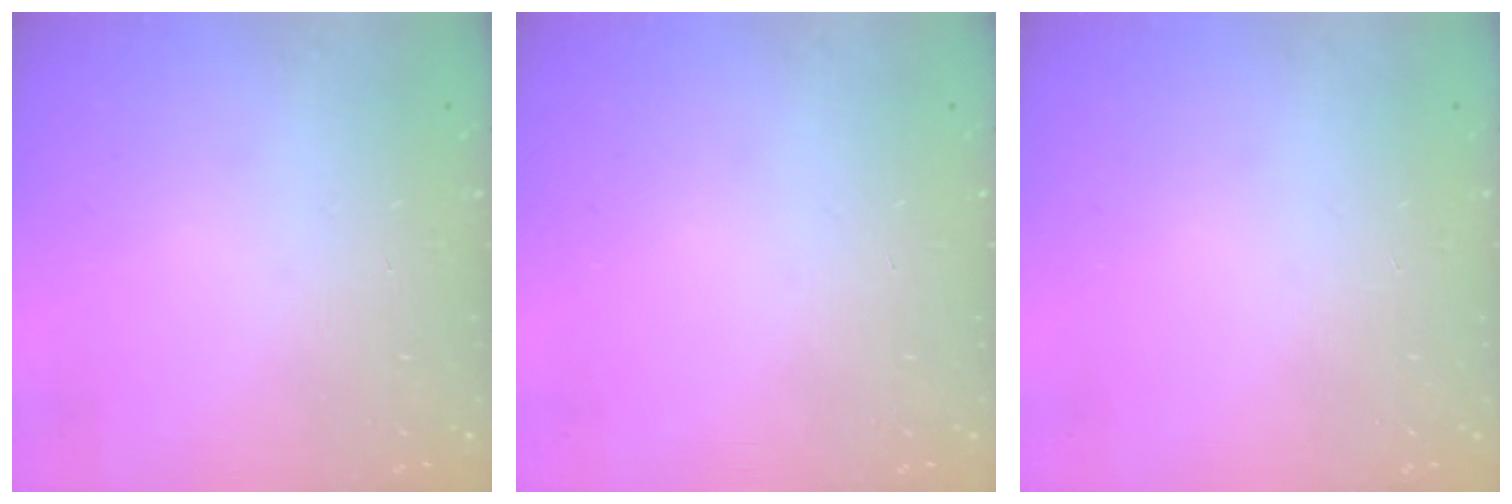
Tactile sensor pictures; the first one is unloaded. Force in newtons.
{"total": 0.0}
{"total": 0.0}